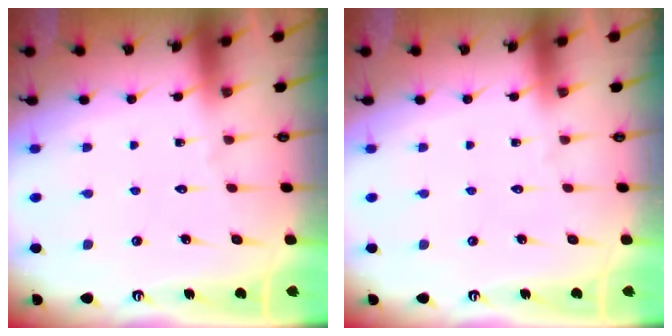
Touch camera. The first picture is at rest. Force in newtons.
{"total": 0.0}